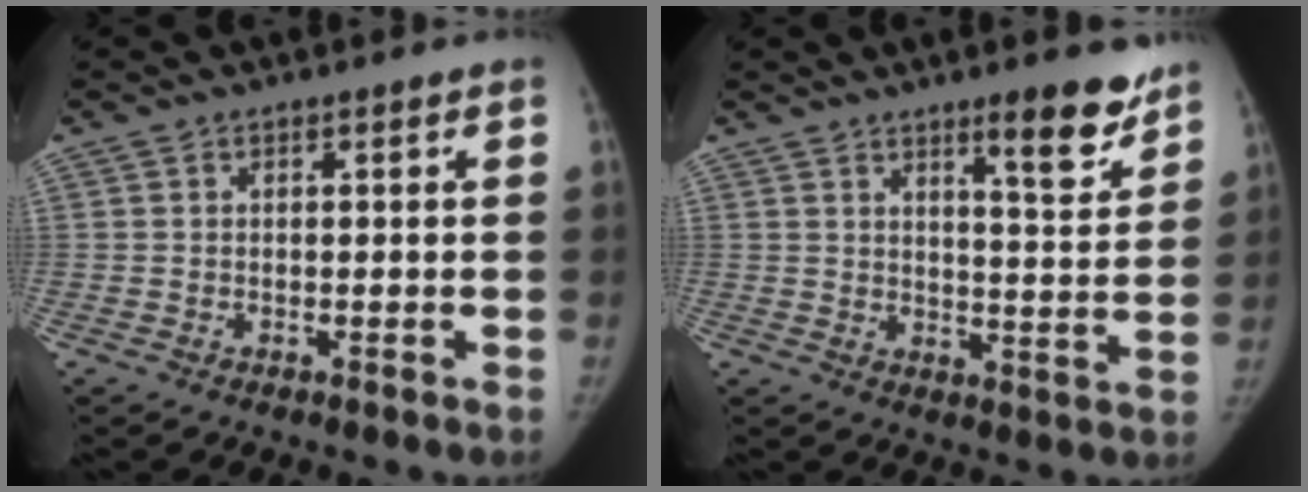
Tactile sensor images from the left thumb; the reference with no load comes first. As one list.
[{"total": 9.8, "force": [6.9, 2.0, 6.6], "torque": [-0.069, -0.051, 0.101]}]